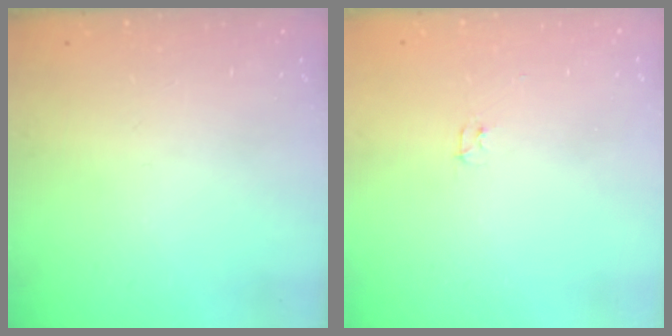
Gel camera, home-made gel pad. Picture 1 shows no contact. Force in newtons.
{"total": 2.4, "press": 2.3, "slide": 0.4}